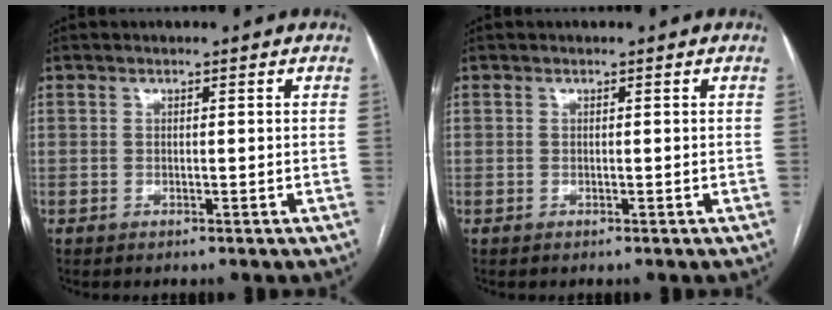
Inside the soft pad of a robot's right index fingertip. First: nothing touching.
{"total": 0.0}